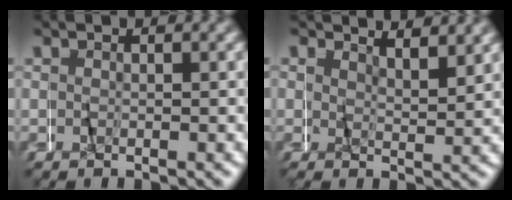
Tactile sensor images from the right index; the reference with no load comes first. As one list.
[{"total": 1.5, "force": [1.1, -1.1, 0.0], "torque": [-0.004, 0.001, 0.015]}]